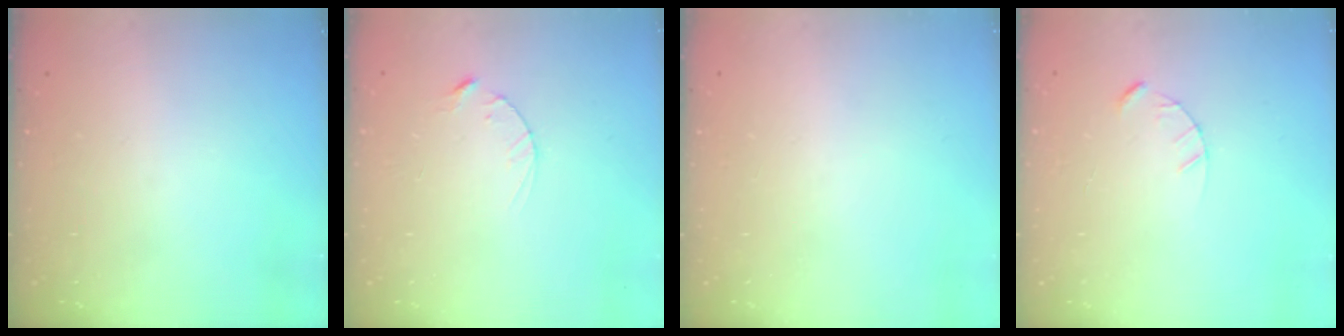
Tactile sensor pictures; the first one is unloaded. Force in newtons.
{"total": 2.5, "press": 2.5, "slide": 0.4}
{"total": 0.0}
{"total": 2.4, "press": 2.4, "slide": 0.3}